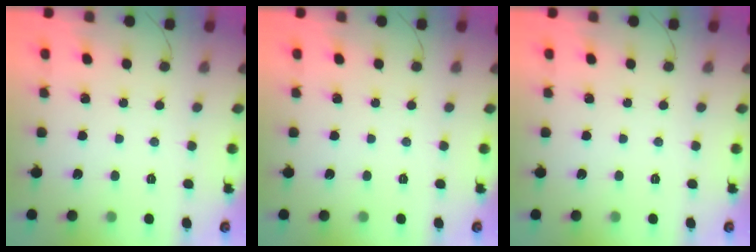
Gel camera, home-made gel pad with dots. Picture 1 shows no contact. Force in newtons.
{"total": 0.0}
{"total": 0.0}